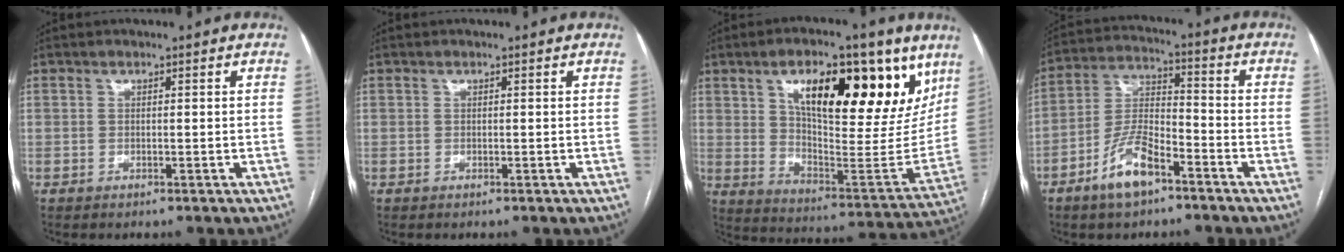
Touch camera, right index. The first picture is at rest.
{"total": 0.0}
{"total": 24.9, "force": [12.9, 8.8, 19.3], "torque": [-0.276, 0.013, 0.205]}
{"total": 9.6, "force": [-5.8, 3.4, 6.8], "torque": [-0.148, 0.006, -0.109]}